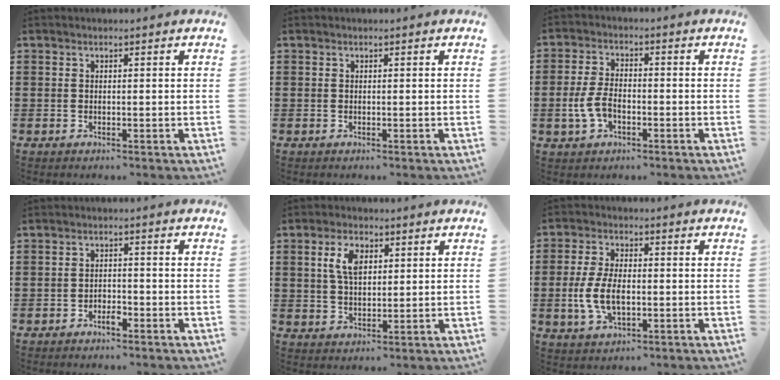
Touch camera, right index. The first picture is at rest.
{"total": 0.0}
{"total": 5.2, "force": [-1.5, 2.9, 4.0], "torque": [-0.098, -0.002, -0.033]}
{"total": 1.9, "force": [-1.5, 0.7, 0.9], "torque": [-0.022, 0.000, -0.029]}
{"total": 5.4, "force": [1.8, 2.9, 4.2], "torque": [-0.092, 0.013, 0.030]}
{"total": 7.0, "force": [-1.0, 3.6, 5.9], "torque": [-0.139, -0.002, -0.025]}